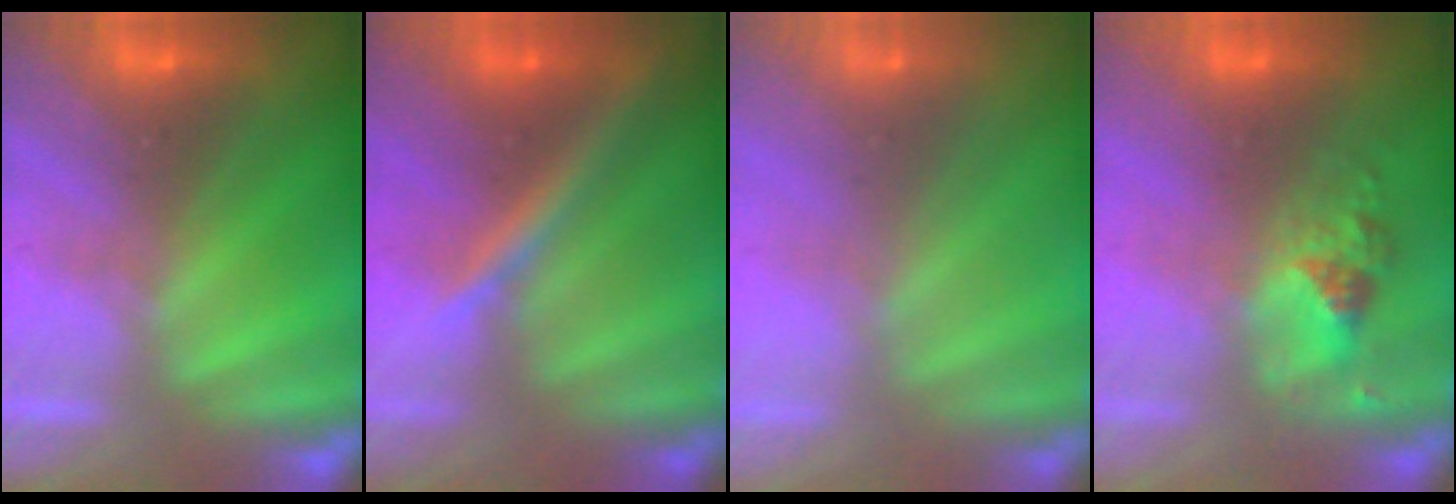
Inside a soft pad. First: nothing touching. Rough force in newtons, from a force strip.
{"total": 2.5}
{"total": 9.4}
{"total": 2.5}